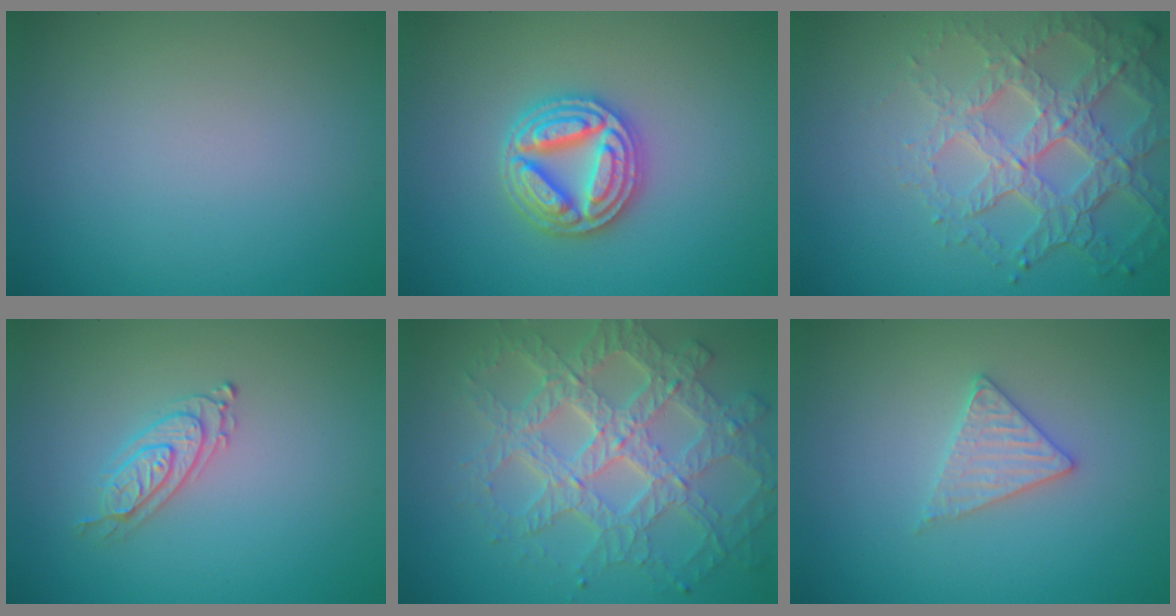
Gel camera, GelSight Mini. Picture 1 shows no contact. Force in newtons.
{"total": 4.5, "press": 4.4, "slide": 0.7}
{"total": 6.7, "press": 4.9, "slide": 4.5}
{"total": 2.2, "press": 2.0, "slide": 0.8}
{"total": 7.8, "press": 5.8, "slide": 5.3}
{"total": 2.4, "press": 2.4, "slide": 0.3}